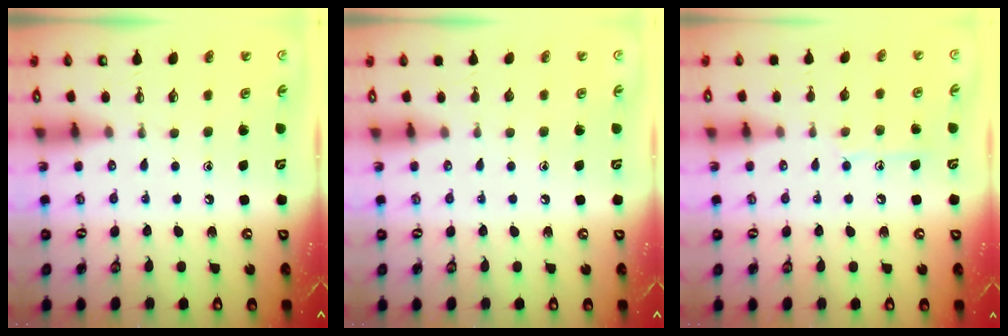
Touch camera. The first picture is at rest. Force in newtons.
{"total": 0.0}
{"total": 8.0, "press": 8.0, "slide": 0.6}